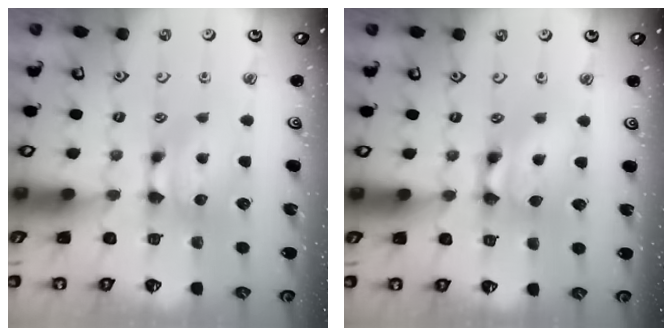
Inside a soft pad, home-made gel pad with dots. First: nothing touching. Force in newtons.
{"total": 2.5, "press": 2.5, "slide": 0.2}